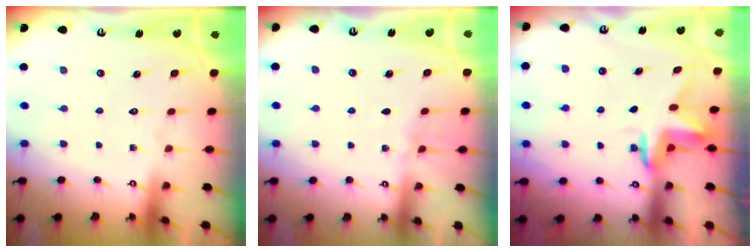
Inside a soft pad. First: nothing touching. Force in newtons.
{"total": 5.2, "press": 5.2, "slide": 0.6}
{"total": 3.6, "press": 3.6, "slide": 0.2}